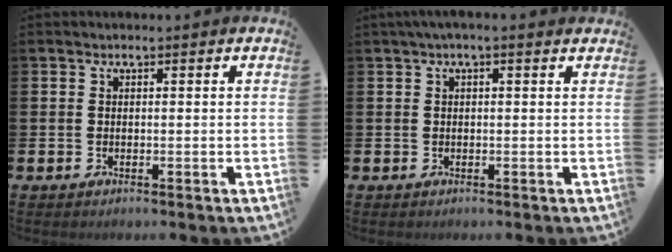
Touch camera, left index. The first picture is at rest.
{"total": 1.2, "force": [0.7, 0.1, 0.9], "torque": [-0.006, -0.003, 0.010]}